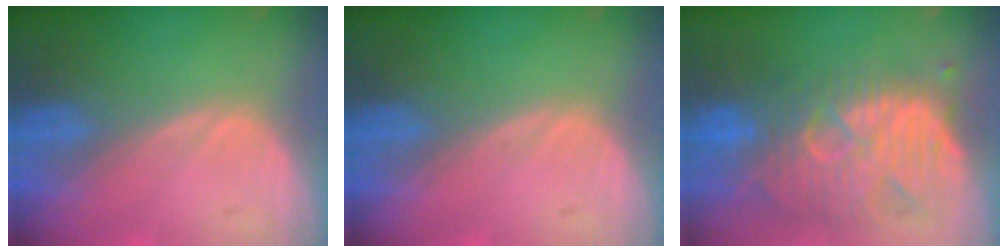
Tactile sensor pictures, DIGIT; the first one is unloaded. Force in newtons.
{"total": 0.0}
{"total": 11.6, "press": 10.8, "slide": 4.1}